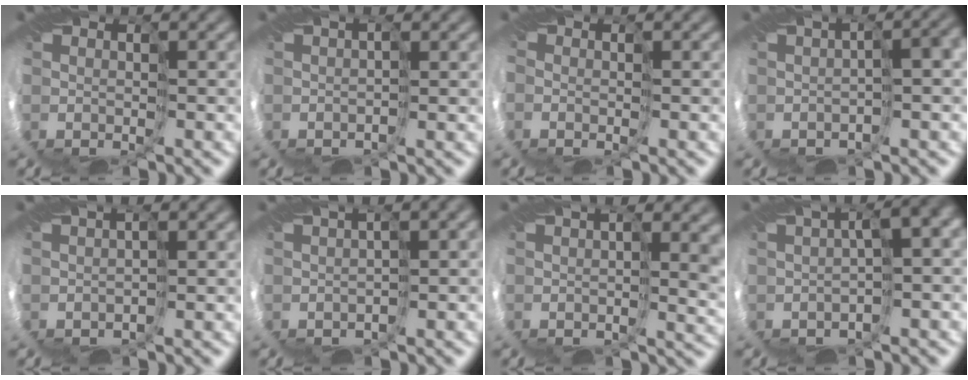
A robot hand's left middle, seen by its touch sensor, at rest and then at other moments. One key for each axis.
{"total": 1.2, "fx": 0.3, "fy": 0.9, "fz": 0.8, "tx": -0.010, "ty": 0.011, "tz": 0.007}
{"total": 0.8, "fx": -0.4, "fy": 0.5, "fz": 0.4, "tx": -0.006, "ty": 0.000, "tz": 0.002}
{"total": 4.3, "fx": -0.8, "fy": 1.7, "fz": 3.9, "tx": -0.046, "ty": 0.011, "tz": -0.006}
{"total": 0.9, "fx": -0.4, "fy": 0.4, "fz": 0.7, "tx": -0.002, "ty": 0.013, "tz": -0.001}
{"total": 4.7, "fx": -0.2, "fy": 2.2, "fz": 4.2, "tx": -0.065, "ty": 0.014, "tz": 0.014}
{"total": 6.8, "fx": 1.9, "fy": 3.2, "fz": 5.7, "tx": -0.079, "ty": 0.004, "tz": 0.041}
{"total": 8.3, "fx": -1.8, "fy": 3.5, "fz": 7.4, "tx": -0.087, "ty": 0.012, "tz": -0.008}